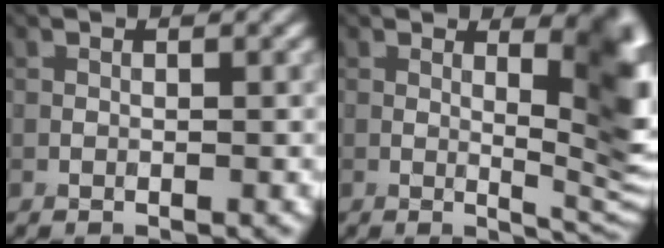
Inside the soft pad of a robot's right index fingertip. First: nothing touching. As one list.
[{"total": 8.6, "force": [1.9, 2.8, 7.9], "torque": [-0.092, -0.008, 0.035]}]